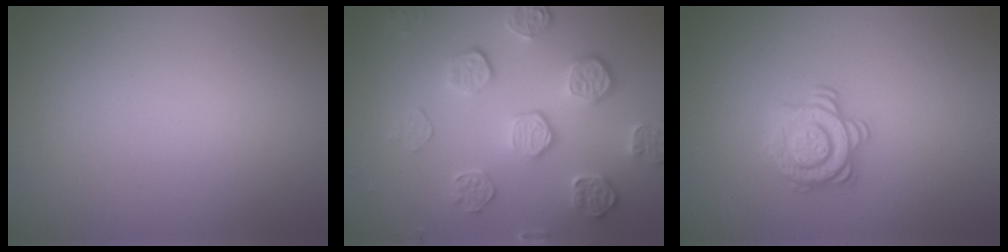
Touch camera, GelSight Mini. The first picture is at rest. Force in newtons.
{"total": 5.6, "press": 4.0, "slide": 3.9}
{"total": 2.8, "press": 2.7, "slide": 0.9}